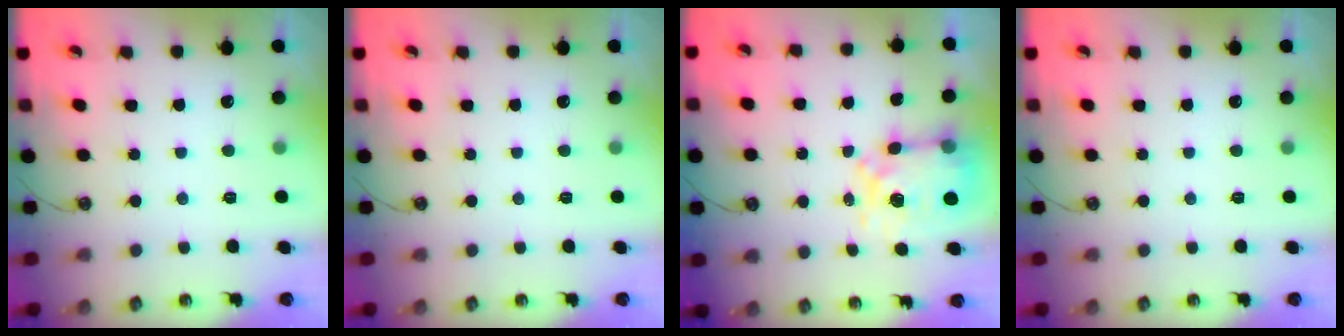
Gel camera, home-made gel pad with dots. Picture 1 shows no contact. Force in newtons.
{"total": 0.0}
{"total": 9.0, "press": 8.9, "slide": 0.7}
{"total": 0.0}